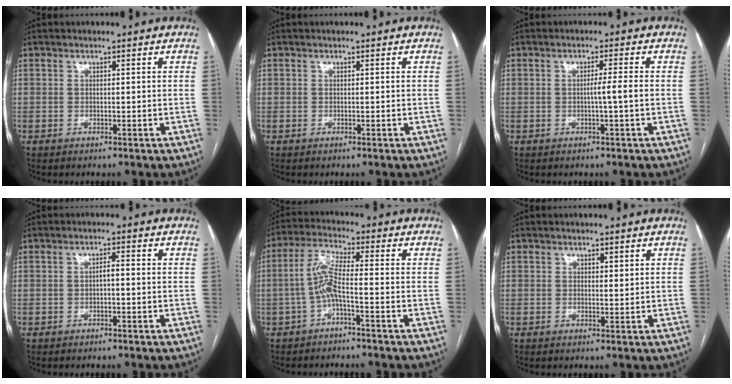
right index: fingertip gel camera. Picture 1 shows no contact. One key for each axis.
{"total": 0.0}
{"total": 2.4, "fx": -0.4, "fy": -0.7, "fz": 2.3, "tx": -0.035, "ty": 0.001, "tz": -0.008}
{"total": 1.3, "fx": -0.3, "fy": 0.3, "fz": 1.2, "tx": -0.019, "ty": 0.004, "tz": -0.006}
{"total": 5.6, "fx": -1.6, "fy": 0.3, "fz": 5.3, "tx": -0.115, "ty": 0.013, "tz": -0.034}
{"total": 3.8, "fx": 2.3, "fy": 2.0, "fz": 2.3, "tx": -0.030, "ty": -0.006, "tz": 0.042}